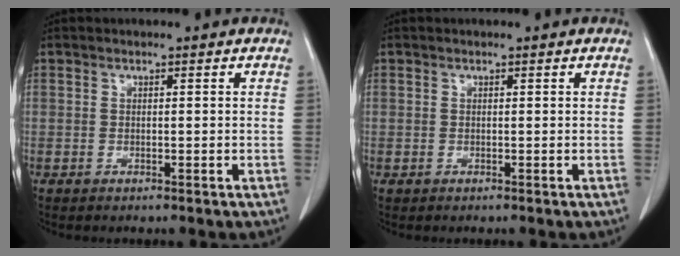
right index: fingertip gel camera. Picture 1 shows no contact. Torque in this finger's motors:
{"motor_torque": [-0.08, 0.11, -0.12, -0.08]}